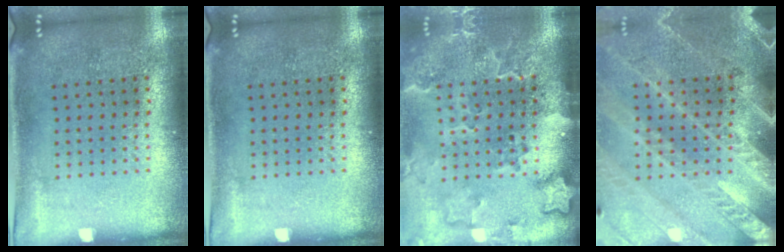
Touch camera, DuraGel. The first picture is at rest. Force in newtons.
{"total": 0.0}
{"total": 2.9, "press": 2.3, "slide": 1.8}
{"total": 2.9, "press": 2.6, "slide": 1.1}